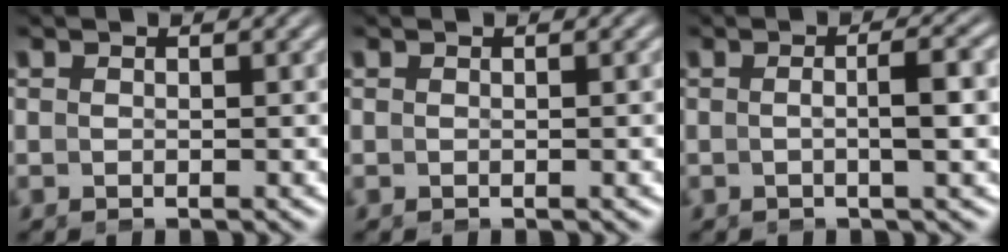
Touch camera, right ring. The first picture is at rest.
{"total": 0.0}
{"total": 2.8, "force": [0.1, -0.4, 2.7], "torque": [-0.043, -0.002, 0.002]}